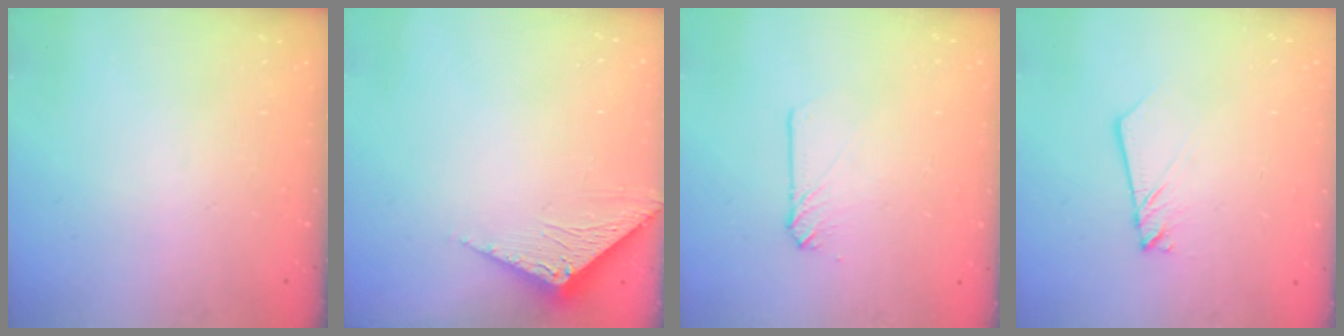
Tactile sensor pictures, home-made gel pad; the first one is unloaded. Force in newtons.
{"total": 3.3, "press": 3.2, "slide": 0.3}
{"total": 3.9, "press": 3.9, "slide": 0.5}
{"total": 2.7, "press": 2.6, "slide": 0.3}